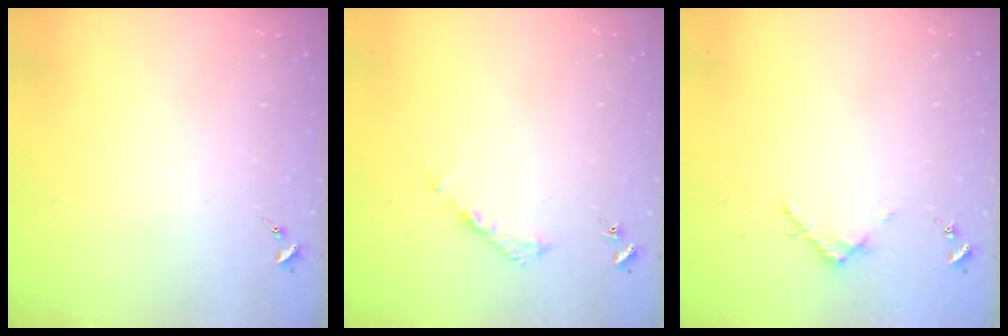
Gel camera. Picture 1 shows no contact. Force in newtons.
{"total": 4.1, "press": 4.1, "slide": 0.3}
{"total": 3.1, "press": 3.1, "slide": 0.4}